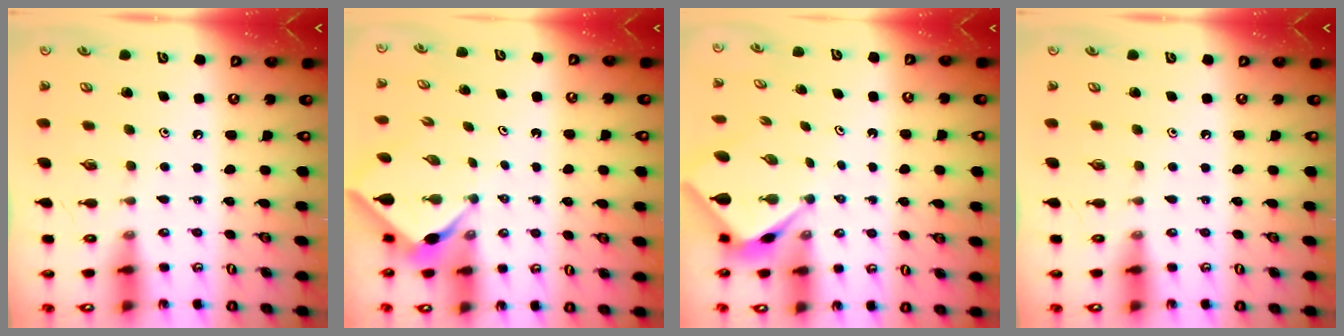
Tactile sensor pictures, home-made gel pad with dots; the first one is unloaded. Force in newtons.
{"total": 2.4, "press": 2.4, "slide": 0.3}
{"total": 2.7, "press": 2.7, "slide": 0.1}
{"total": 0.0}